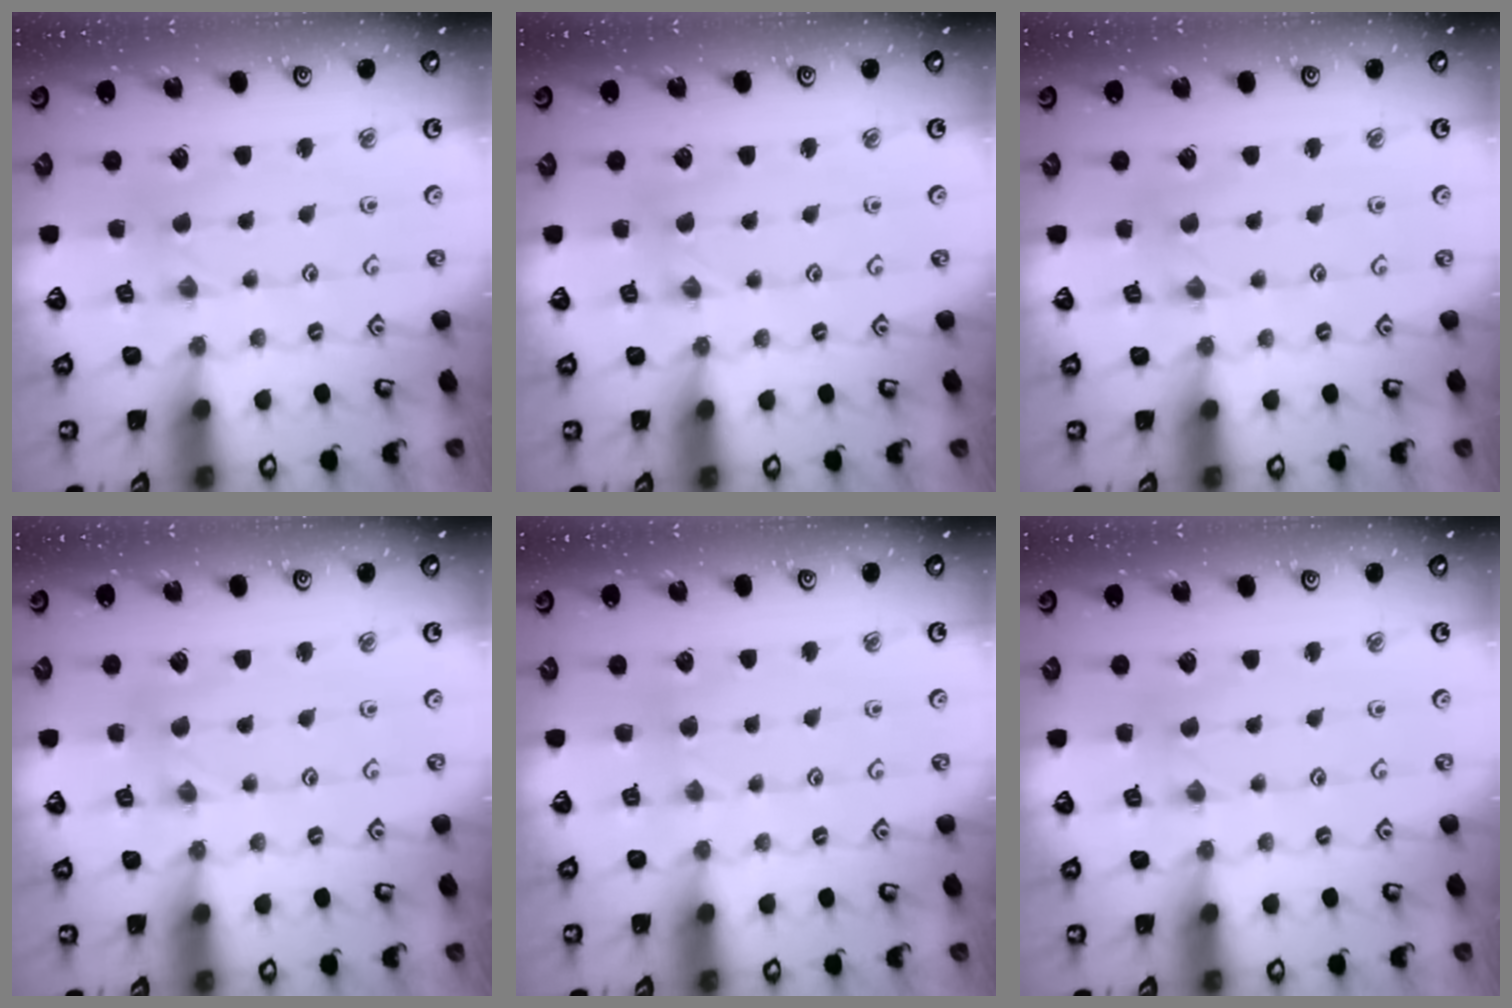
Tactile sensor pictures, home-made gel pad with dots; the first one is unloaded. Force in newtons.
{"total": 1.9, "press": 1.9, "slide": 0.3}
{"total": 0.0}
{"total": 0.9, "press": 0.9, "slide": 0.2}
{"total": 3.2, "press": 3.1, "slide": 0.5}
{"total": 0.0}